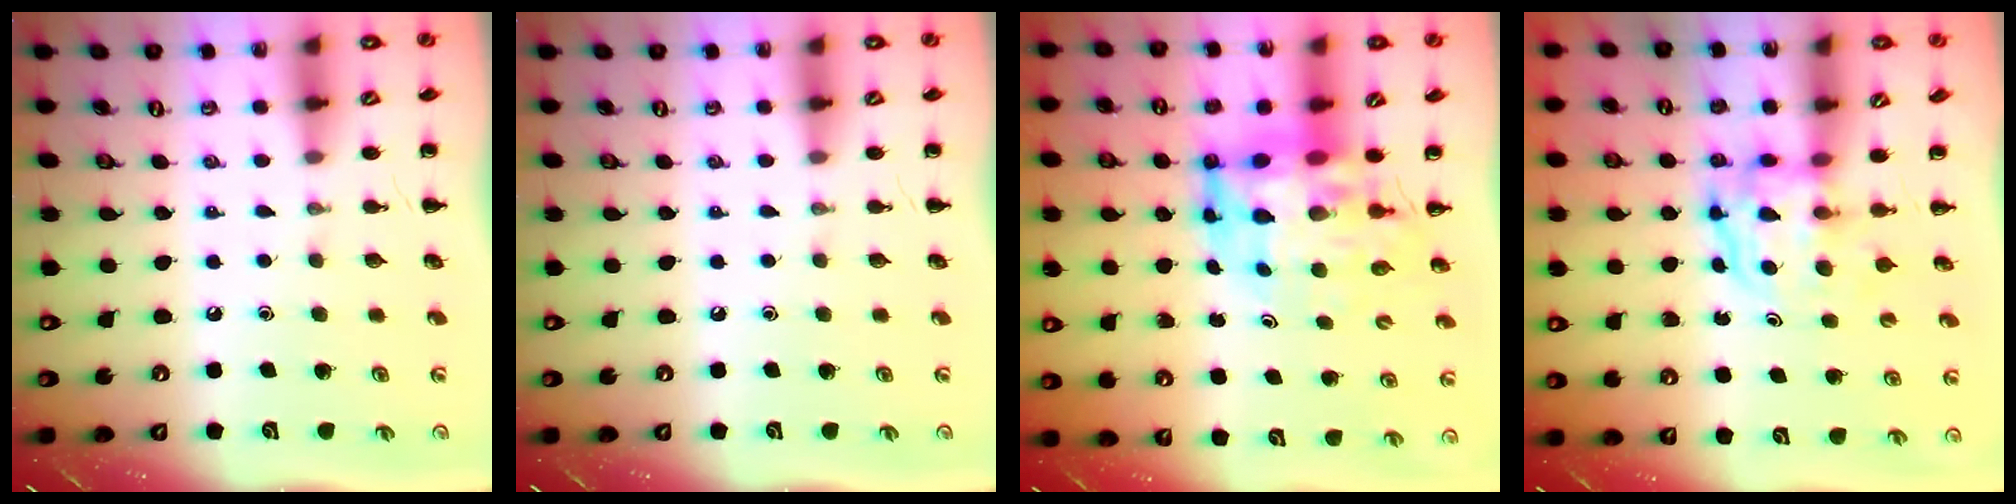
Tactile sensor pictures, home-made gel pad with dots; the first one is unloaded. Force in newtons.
{"total": 0.0}
{"total": 9.7, "press": 9.2, "slide": 3.1}
{"total": 4.0, "press": 4.0, "slide": 0.3}